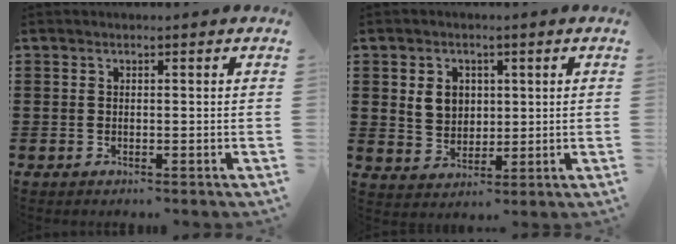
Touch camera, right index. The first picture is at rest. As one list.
[{"total": 4.7, "force": [1.2, 4.0, 2.3], "torque": [-0.053, 0.010, 0.018]}]